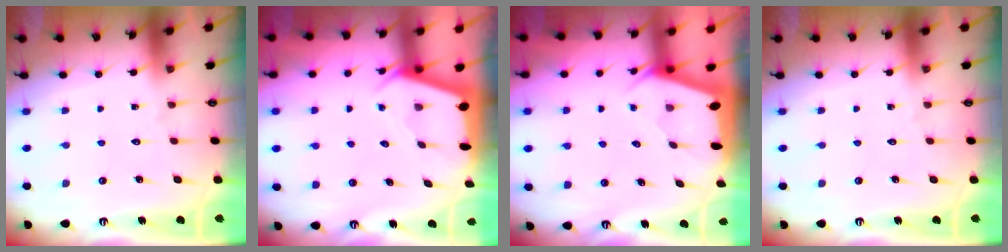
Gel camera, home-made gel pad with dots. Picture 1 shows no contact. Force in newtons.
{"total": 2.5, "press": 2.5, "slide": 0.3}
{"total": 2.0, "press": 2.0, "slide": 0.3}
{"total": 0.0}